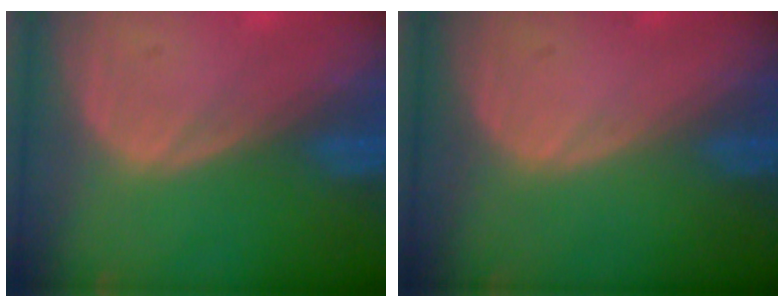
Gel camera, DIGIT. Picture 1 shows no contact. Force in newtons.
{"total": 0.0}